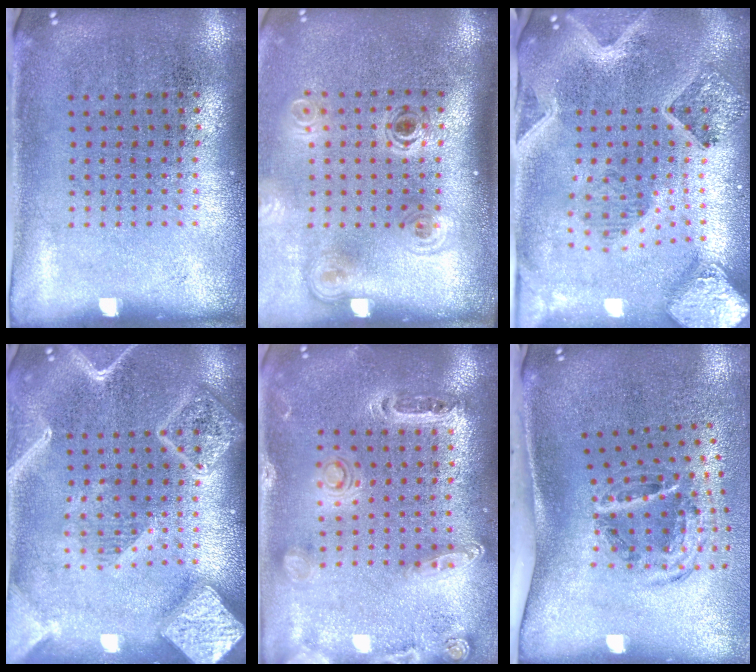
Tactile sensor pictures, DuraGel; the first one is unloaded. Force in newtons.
{"total": 2.0, "press": 1.3, "slide": 1.5}
{"total": 3.3, "press": 2.8, "slide": 1.8}
{"total": 4.1, "press": 4.1, "slide": 0.5}
{"total": 1.4, "press": 1.4, "slide": 0.4}
{"total": 1.6, "press": 1.1, "slide": 1.2}